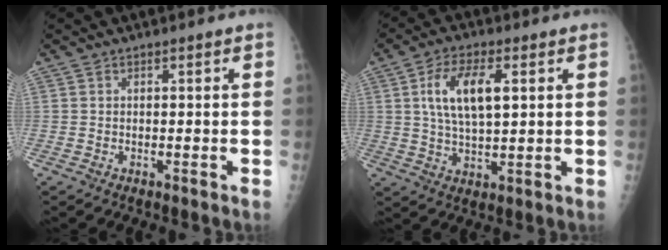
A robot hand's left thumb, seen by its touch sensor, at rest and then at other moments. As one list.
[{"total": 10.0, "force": [2.7, 4.4, 8.6], "torque": [-0.158, -0.004, 0.051]}]